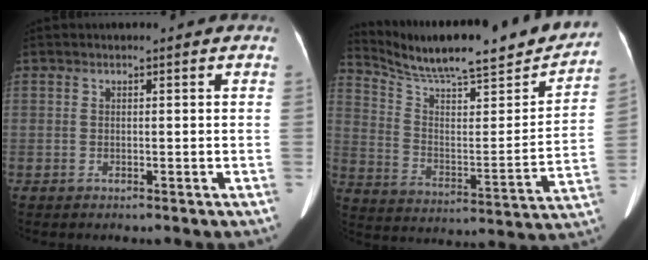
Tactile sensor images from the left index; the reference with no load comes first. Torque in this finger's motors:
{"motor_torque": [-0.20, -1.02, 0.01, 0.01]}